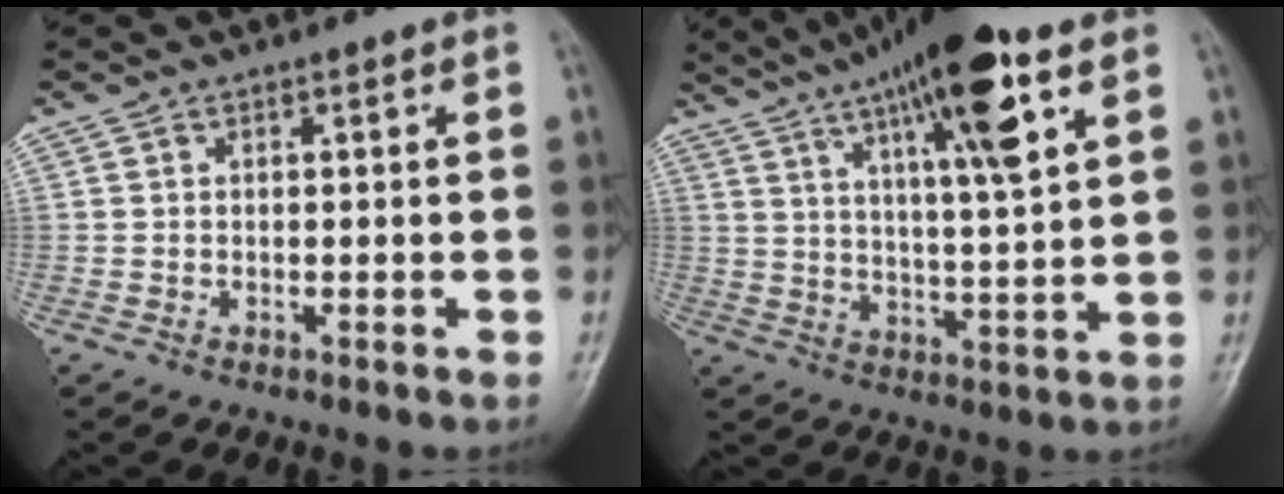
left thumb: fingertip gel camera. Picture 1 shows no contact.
{"total": 18.2, "force": [9.4, 3.4, 15.1], "torque": [-0.237, -0.019, 0.152]}